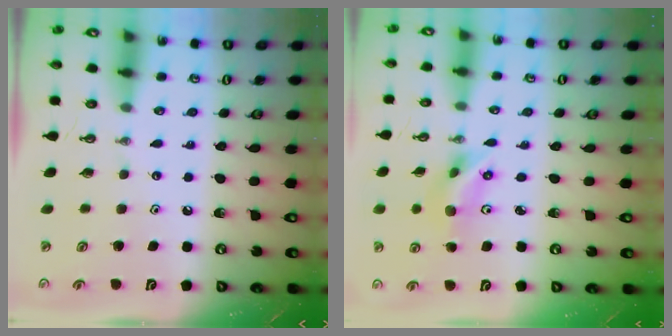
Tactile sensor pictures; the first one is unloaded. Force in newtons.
{"total": 6.3, "press": 5.5, "slide": 3.1}